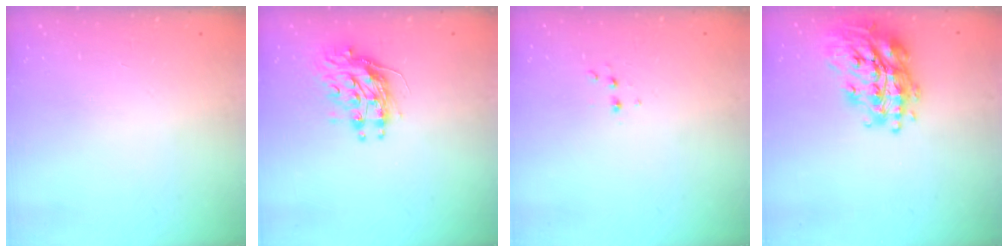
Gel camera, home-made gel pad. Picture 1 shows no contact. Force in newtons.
{"total": 9.6, "press": 9.6, "slide": 0.3}
{"total": 2.6, "press": 2.5, "slide": 0.8}
{"total": 21.0, "press": 20.9, "slide": 1.5}